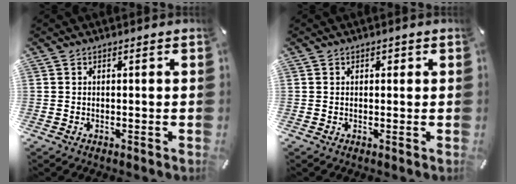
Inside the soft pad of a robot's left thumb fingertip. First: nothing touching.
{"total": 0.9, "force": [0.2, 0.7, 0.4], "torque": [0.001, 0.002, 0.001]}